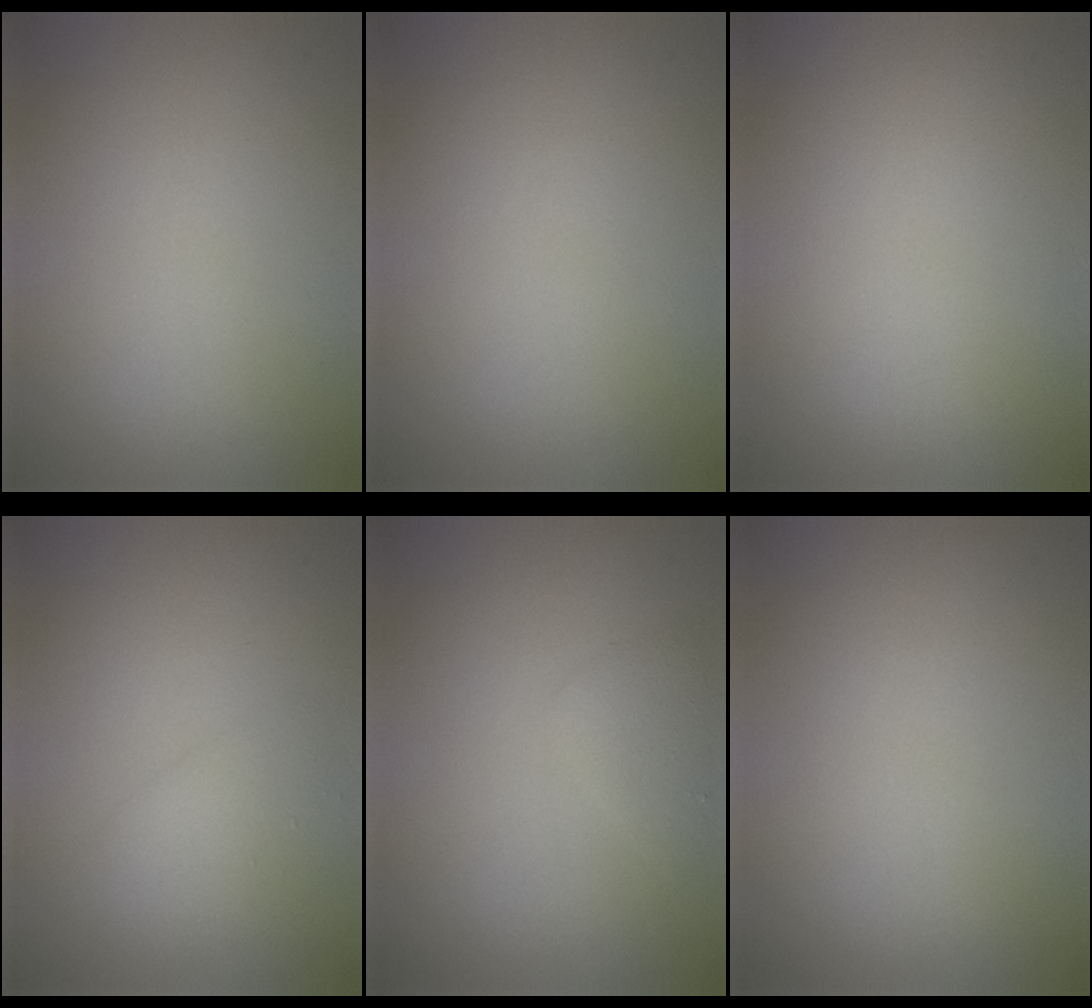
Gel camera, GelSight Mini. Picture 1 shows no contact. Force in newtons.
{"total": 0.0}
{"total": 0.0}
{"total": 1.6, "press": 1.6, "slide": 0.1}
{"total": 1.6, "press": 1.6, "slide": 0.1}
{"total": 0.0}